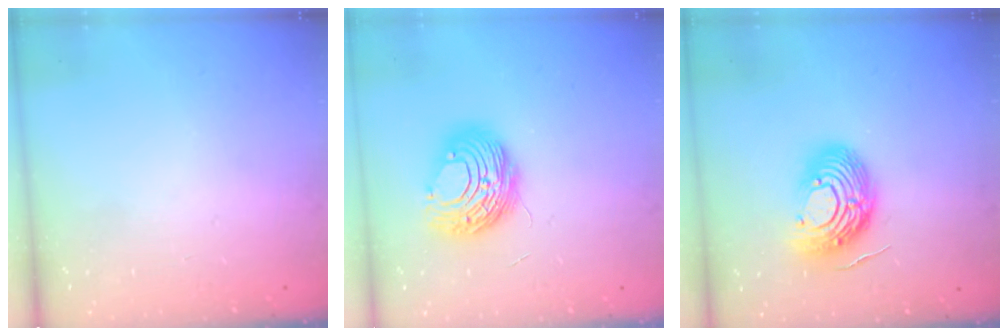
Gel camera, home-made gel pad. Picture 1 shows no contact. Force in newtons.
{"total": 10.6, "press": 10.5, "slide": 1.5}
{"total": 15.9, "press": 15.9, "slide": 1.3}